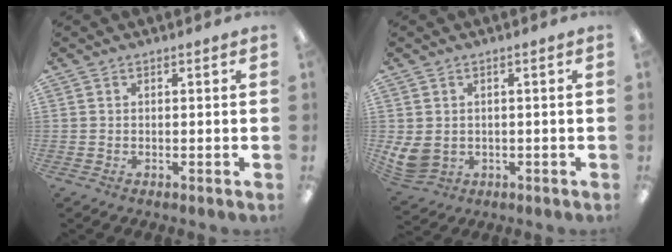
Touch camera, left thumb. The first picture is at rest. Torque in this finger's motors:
{"motor_torque": [-0.19, 0.32, 0.07, -0.07, 0.04]}